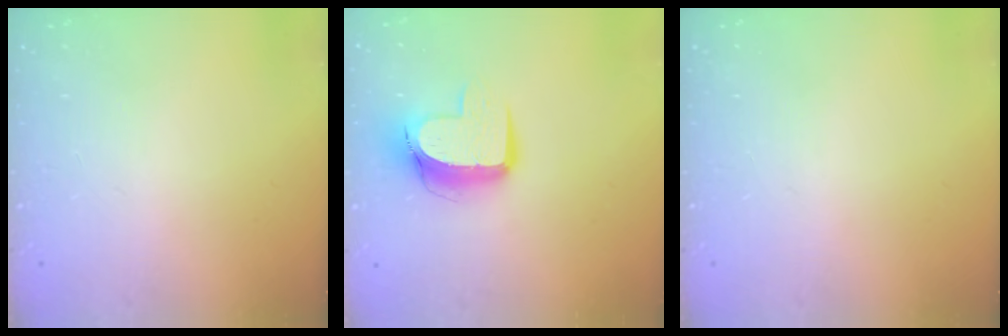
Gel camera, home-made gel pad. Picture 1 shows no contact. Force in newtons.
{"total": 10.7, "press": 10.7, "slide": 1.0}
{"total": 0.0}